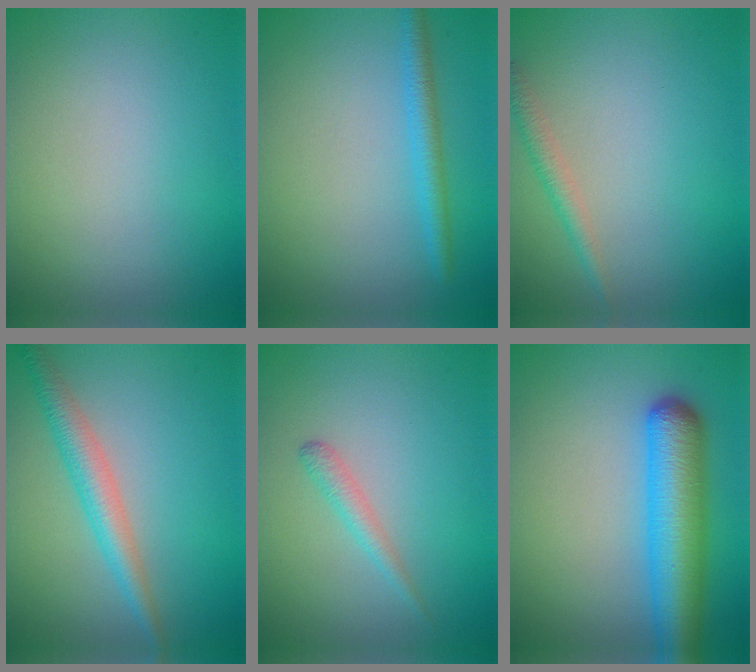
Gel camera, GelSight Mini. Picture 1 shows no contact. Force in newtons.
{"total": 2.2, "press": 2.2, "slide": 0.2}
{"total": 1.6, "press": 1.6, "slide": 0.0}
{"total": 3.3, "press": 3.3, "slide": 0.0}
{"total": 1.4, "press": 1.4, "slide": 0.0}
{"total": 7.5, "press": 7.5, "slide": 0.2}